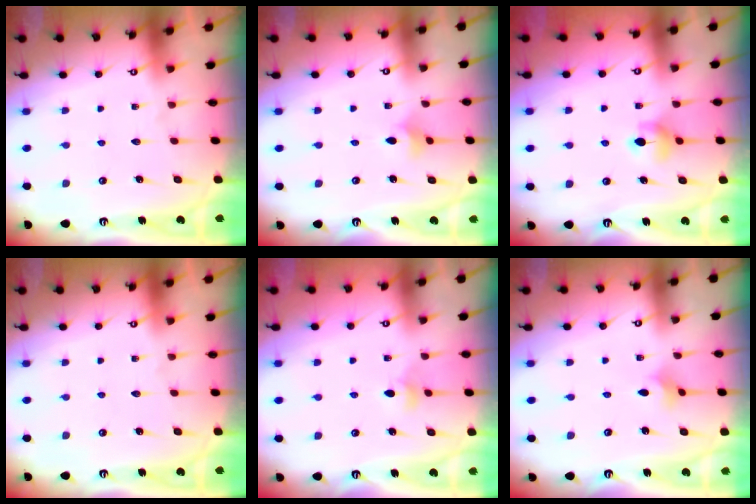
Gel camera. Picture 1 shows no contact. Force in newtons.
{"total": 3.7, "press": 3.5, "slide": 1.0}
{"total": 5.4, "press": 5.4, "slide": 0.9}
{"total": 0.0}
{"total": 3.8, "press": 3.7, "slide": 0.7}
{"total": 2.2, "press": 2.1, "slide": 0.6}